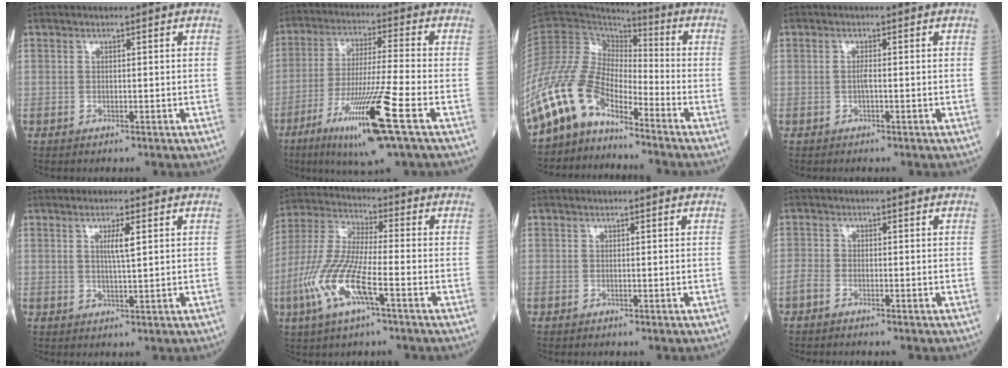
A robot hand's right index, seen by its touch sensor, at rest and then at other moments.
{"total": 14.6, "force": [-6.7, -0.7, 12.9], "torque": [-0.254, -0.032, -0.120]}
{"total": 11.1, "force": [-8.6, 4.4, 5.6], "torque": [-0.137, 0.029, -0.178]}
{"total": 0.9, "force": [-0.2, 0.0, 0.9], "torque": [-0.019, 0.000, -0.005]}
{"total": 4.1, "force": [1.2, 0.7, 3.9], "torque": [-0.067, 0.002, 0.019]}
{"total": 12.8, "force": [-4.7, 2.3, 11.7], "torque": [-0.260, -0.007, -0.094]}
{"total": 0.0}
{"total": 2.0, "force": [-1.6, 0.5, 1.1], "torque": [-0.027, -0.001, -0.033]}